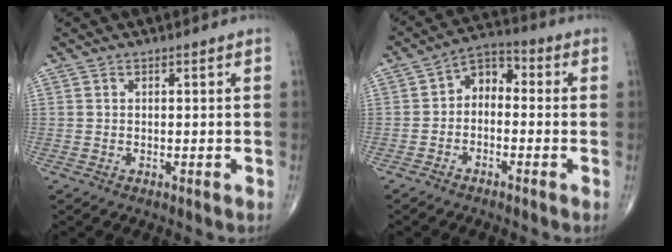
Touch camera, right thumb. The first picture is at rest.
{"total": 6.2, "force": [-0.6, 4.3, 4.4], "torque": [-0.049, 0.033, -0.028]}